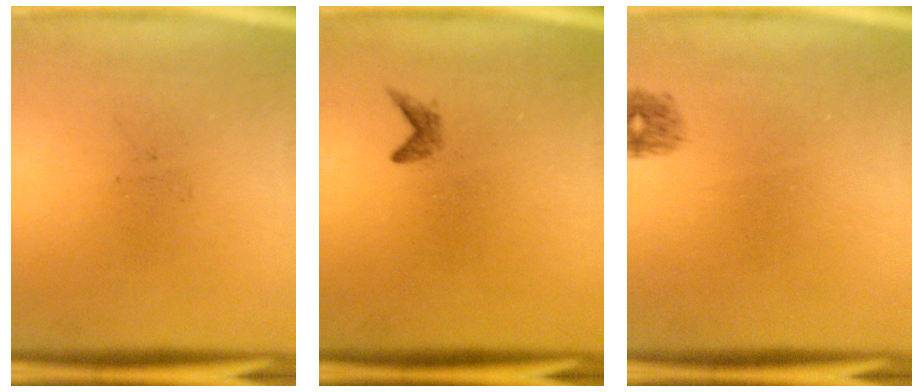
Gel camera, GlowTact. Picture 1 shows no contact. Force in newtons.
{"total": 0.9}
{"total": 1.0}